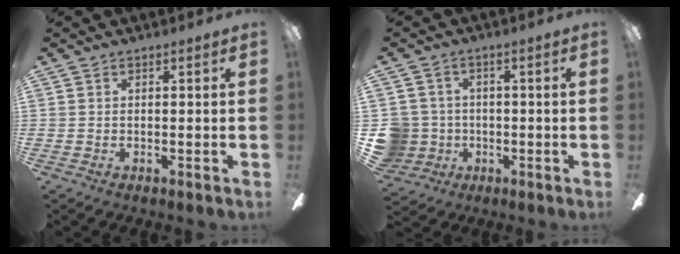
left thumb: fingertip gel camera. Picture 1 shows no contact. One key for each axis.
{"total": 8.1, "fx": -0.9, "fy": 7.9, "fz": 1.6, "tx": -0.071, "ty": 0.012, "tz": -0.011}